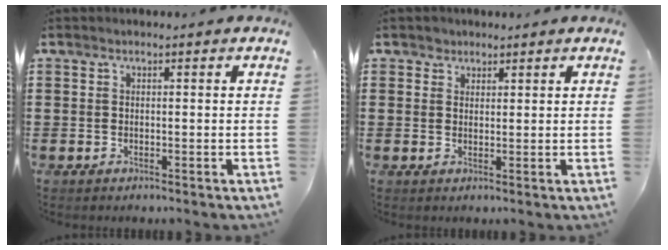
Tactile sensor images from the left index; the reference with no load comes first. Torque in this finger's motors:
{"motor_torque": [-0.02, -0.01, -0.03, -0.02]}